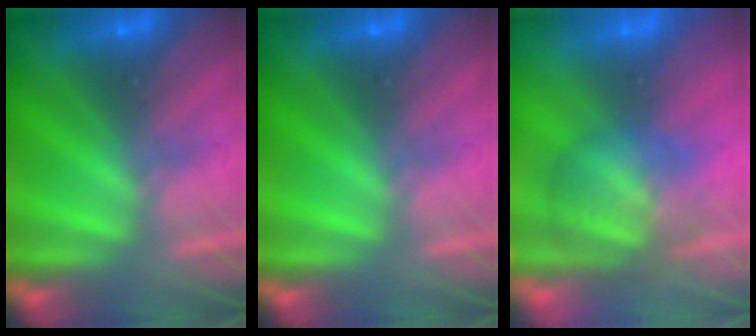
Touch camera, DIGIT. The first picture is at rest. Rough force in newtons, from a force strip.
{"total": 0.0}
{"total": 3.2}